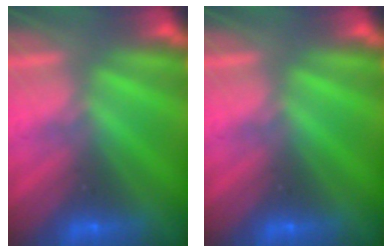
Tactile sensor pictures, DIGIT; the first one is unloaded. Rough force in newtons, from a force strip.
{"total": 0.0}